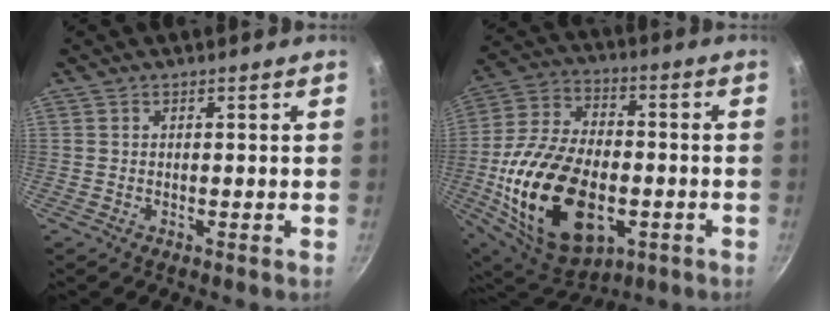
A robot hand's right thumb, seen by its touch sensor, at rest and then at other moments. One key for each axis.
{"total": 26.6, "fx": -6.0, "fy": 15.7, "fz": 20.6, "tx": -0.377, "ty": 0.018, "tz": -0.090}